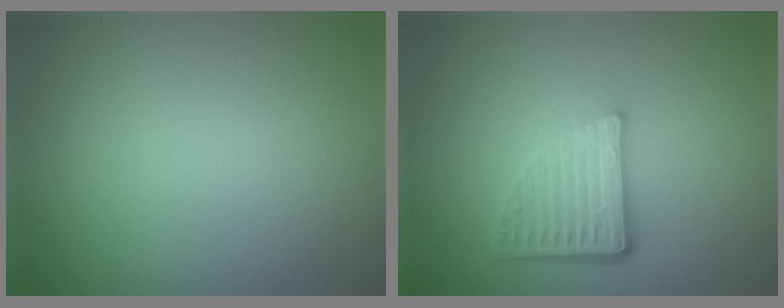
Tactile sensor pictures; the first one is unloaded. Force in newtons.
{"total": 4.8, "press": 3.5, "slide": 3.3}